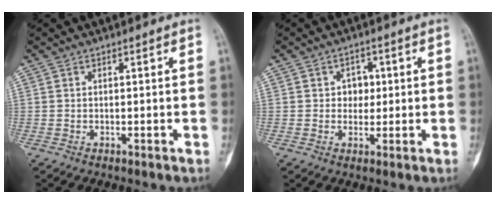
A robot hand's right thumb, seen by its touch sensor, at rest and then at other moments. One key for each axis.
{"total": 4.9, "fx": 0.6, "fy": 4.1, "fz": 2.6, "tx": 0.000, "ty": 0.006, "tz": 0.003}